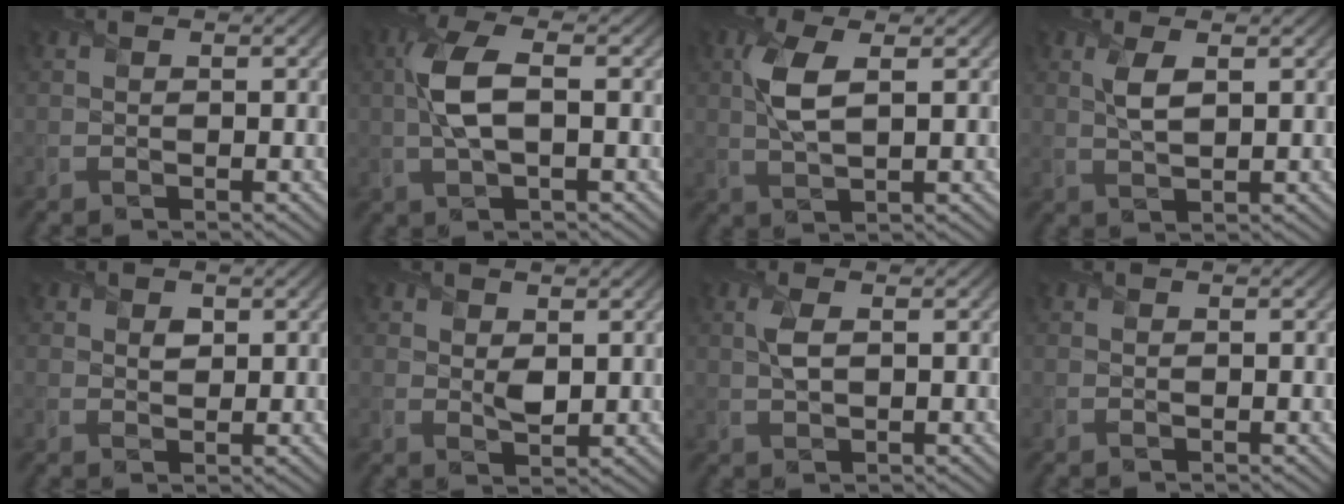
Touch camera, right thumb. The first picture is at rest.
{"total": 6.3, "force": [0.4, 2.4, 5.8], "torque": [-0.144, 0.007, 0.002]}
{"total": 5.2, "force": [1.3, 2.0, 4.7], "torque": [-0.115, 0.004, 0.025]}
{"total": 3.2, "force": [1.1, 1.2, 2.8], "torque": [-0.067, 0.001, 0.022]}
{"total": 1.7, "force": [0.7, 1.3, 0.8], "torque": [-0.014, -0.007, 0.013]}
{"total": 2.4, "force": [0.8, 1.5, 1.6], "torque": [-0.033, -0.010, 0.017]}
{"total": 2.5, "force": [0.6, 1.1, 2.2], "torque": [-0.058, 0.003, 0.011]}
{"total": 0.0}